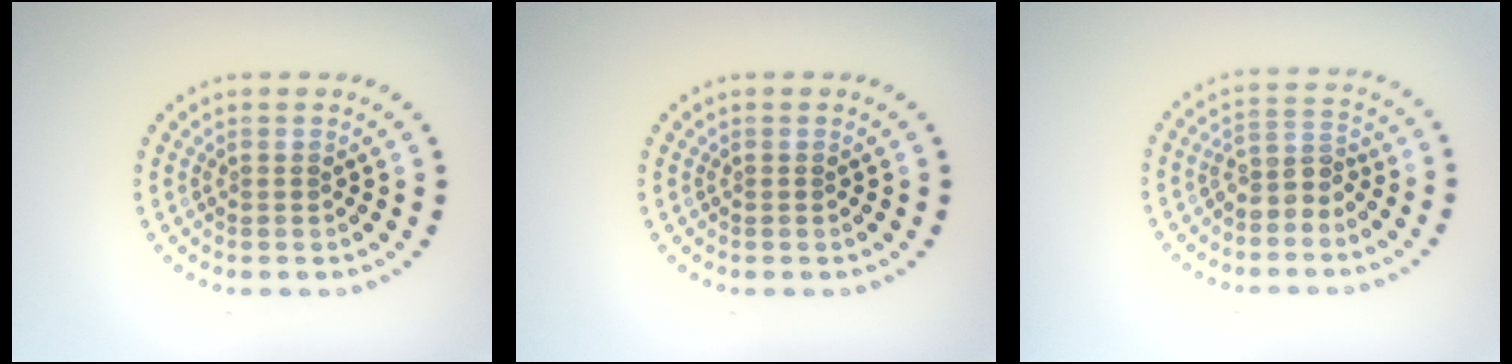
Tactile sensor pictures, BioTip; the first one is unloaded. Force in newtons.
{"total": 0.0}
{"total": 2.5, "press": 1.9, "slide": 1.5}